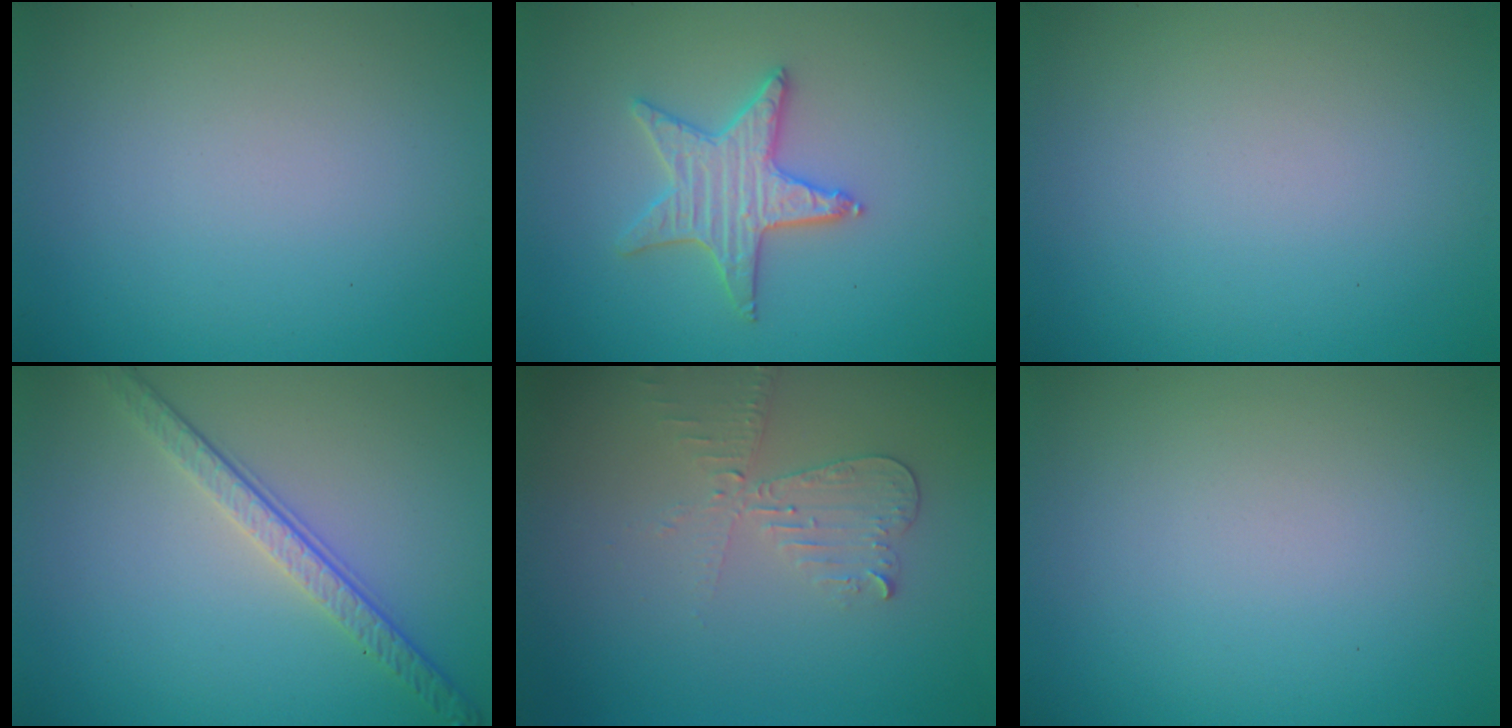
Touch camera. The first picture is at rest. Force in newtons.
{"total": 3.3, "press": 3.2, "slide": 0.8}
{"total": 0.0}
{"total": 3.8, "press": 2.8, "slide": 2.5}
{"total": 2.8, "press": 2.6, "slide": 0.9}
{"total": 0.0}